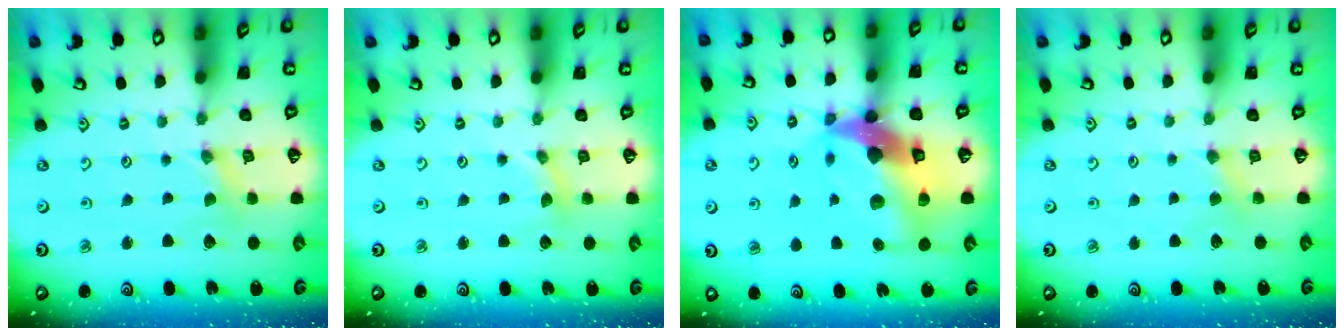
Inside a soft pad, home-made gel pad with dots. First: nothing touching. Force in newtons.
{"total": 2.9, "press": 2.8, "slide": 0.4}
{"total": 19.8, "press": 19.6, "slide": 2.8}
{"total": 3.0, "press": 2.9, "slide": 0.5}